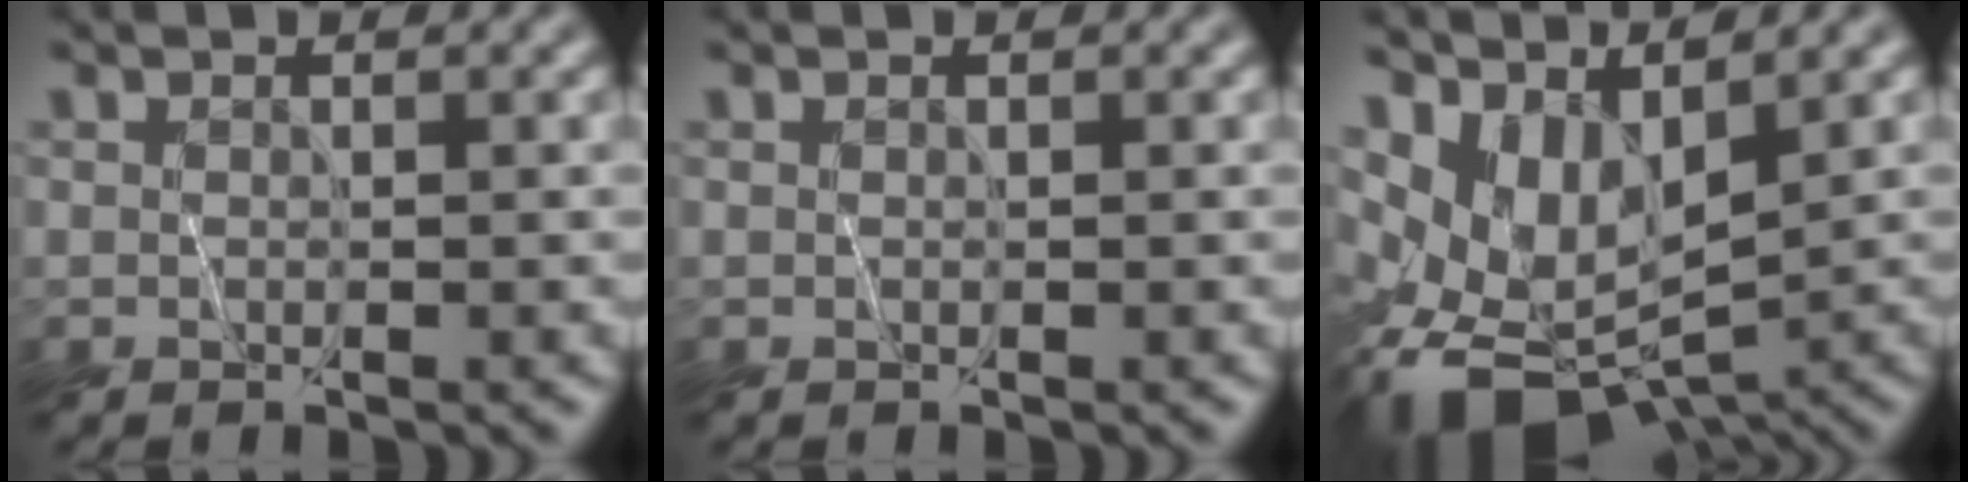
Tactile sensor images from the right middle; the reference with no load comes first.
{"total": 0.0}
{"total": 7.8, "force": [-1.1, 4.8, 6.1], "torque": [-0.114, -0.010, -0.015]}